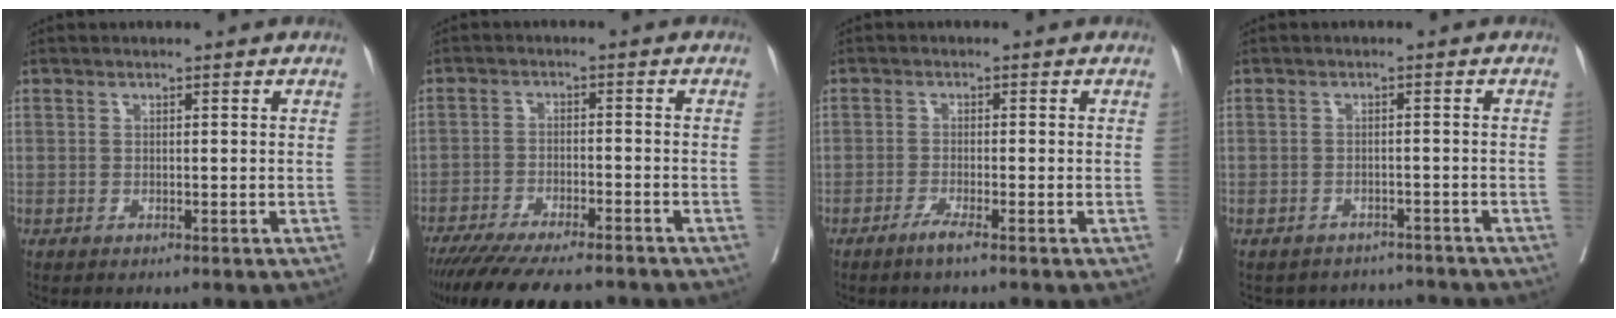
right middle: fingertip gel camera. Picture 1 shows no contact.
{"total": 15.0, "force": [-12.8, 2.6, 7.4], "torque": [-0.126, -0.027, -0.192]}
{"total": 2.1, "force": [-1.5, -0.3, 1.4], "torque": [-0.031, -0.003, -0.032]}
{"total": 6.7, "force": [-6.4, 2.2, -0.2], "torque": [0.006, 0.020, -0.074]}